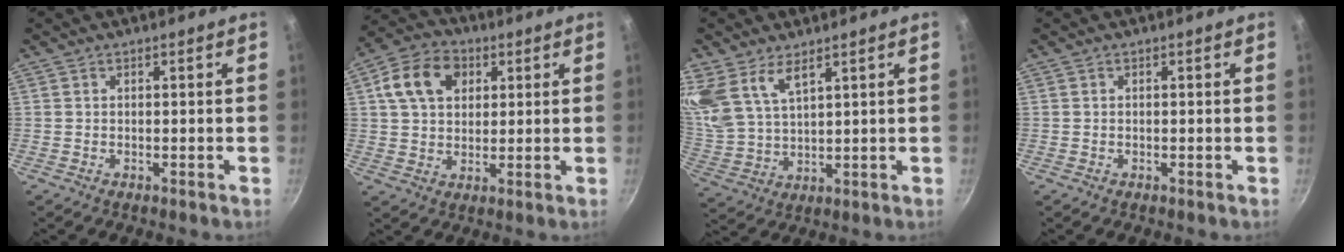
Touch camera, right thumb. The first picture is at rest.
{"total": 11.5, "force": [3.7, 8.4, 6.9], "torque": [-0.105, 0.005, 0.057]}
{"total": 12.6, "force": [6.9, 6.4, 8.3], "torque": [-0.187, -0.016, 0.153]}
{"total": 0.0}